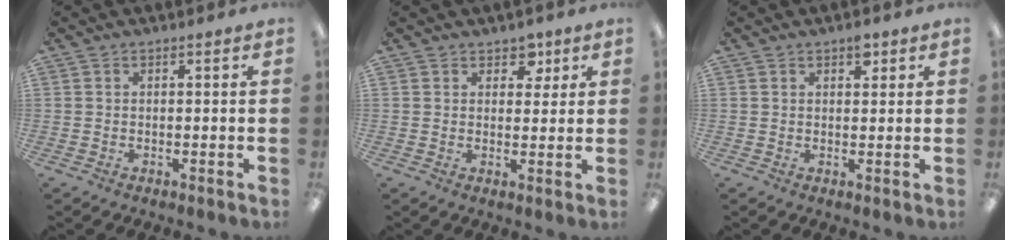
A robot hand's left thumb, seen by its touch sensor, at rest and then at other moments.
{"total": 4.5, "force": [2.8, 3.0, 1.7], "torque": [-0.002, -0.013, 0.045]}
{"total": 2.9, "force": [1.8, 1.5, 1.7], "torque": [-0.005, -0.012, 0.025]}